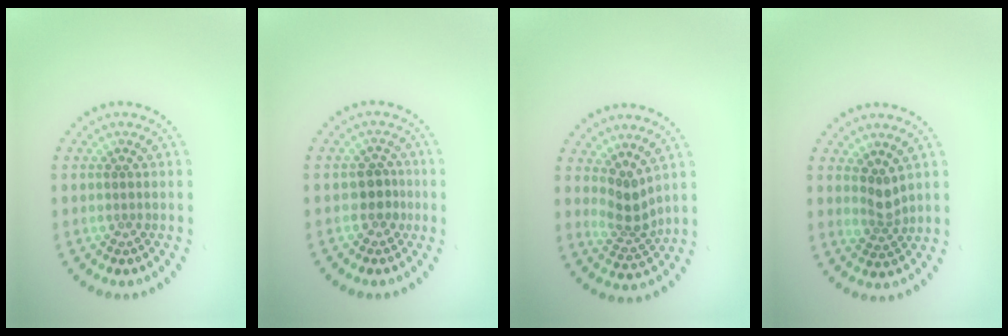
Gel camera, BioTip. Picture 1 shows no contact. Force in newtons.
{"total": 1.9, "press": 1.6, "slide": 1.1}
{"total": 2.5, "press": 1.8, "slide": 1.7}
{"total": 2.0, "press": 1.4, "slide": 1.3}